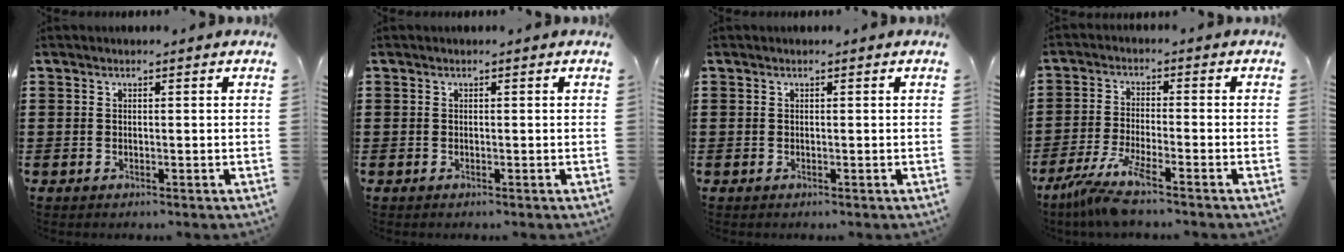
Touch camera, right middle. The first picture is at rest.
{"total": 0.0}
{"total": 0.0}
{"total": 6.6, "force": [-5.2, -0.3, 4.0], "torque": [-0.099, -0.026, -0.102]}